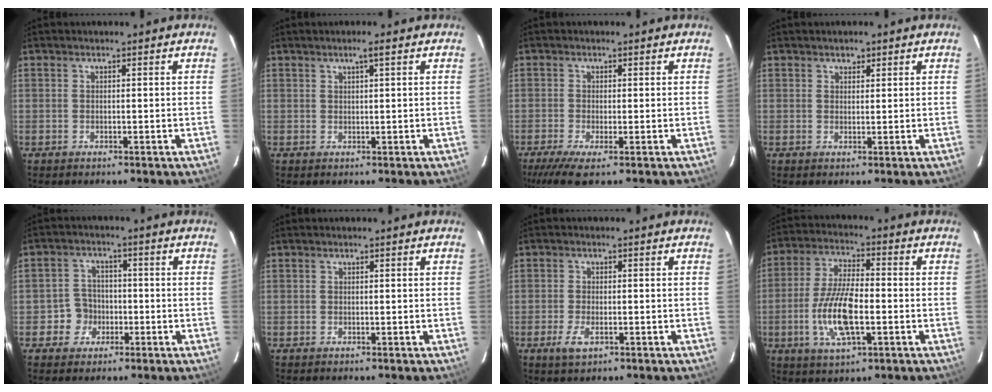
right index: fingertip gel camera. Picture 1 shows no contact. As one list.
[{"total": 1.5, "force": [0.8, -0.1, 1.3], "torque": [-0.024, 0.005, 0.016]}, {"total": 4.8, "force": [-2.8, 0.9, 3.8], "torque": [-0.089, -0.017, -0.053]}, {"total": 1.4, "force": [0.9, 1.0, 0.4], "torque": [-0.003, 0.005, 0.013]}, {"total": 5.0, "force": [-1.8, 4.7, 0.2], "torque": [-0.001, 0.020, -0.031]}, {"total": 0.0}, {"total": 3.6, "force": [-1.7, 1.6, 2.7], "torque": [-0.060, -0.007, -0.031]}, {"total": 12.0, "force": [-3.2, 4.1, 10.9], "torque": [-0.222, -0.004, -0.061]}]